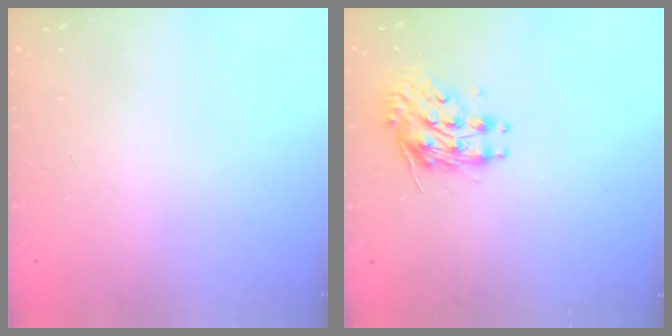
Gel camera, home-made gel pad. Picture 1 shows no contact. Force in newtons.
{"total": 9.2, "press": 9.2, "slide": 0.2}